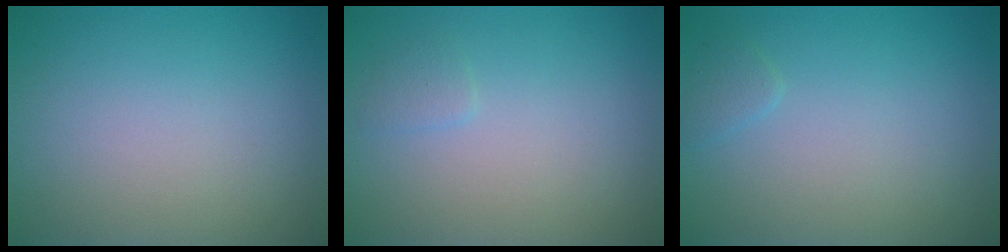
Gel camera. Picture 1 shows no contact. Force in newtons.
{"total": 0.7, "press": 0.7, "slide": 0.1}
{"total": 0.8, "press": 0.8, "slide": 0.1}